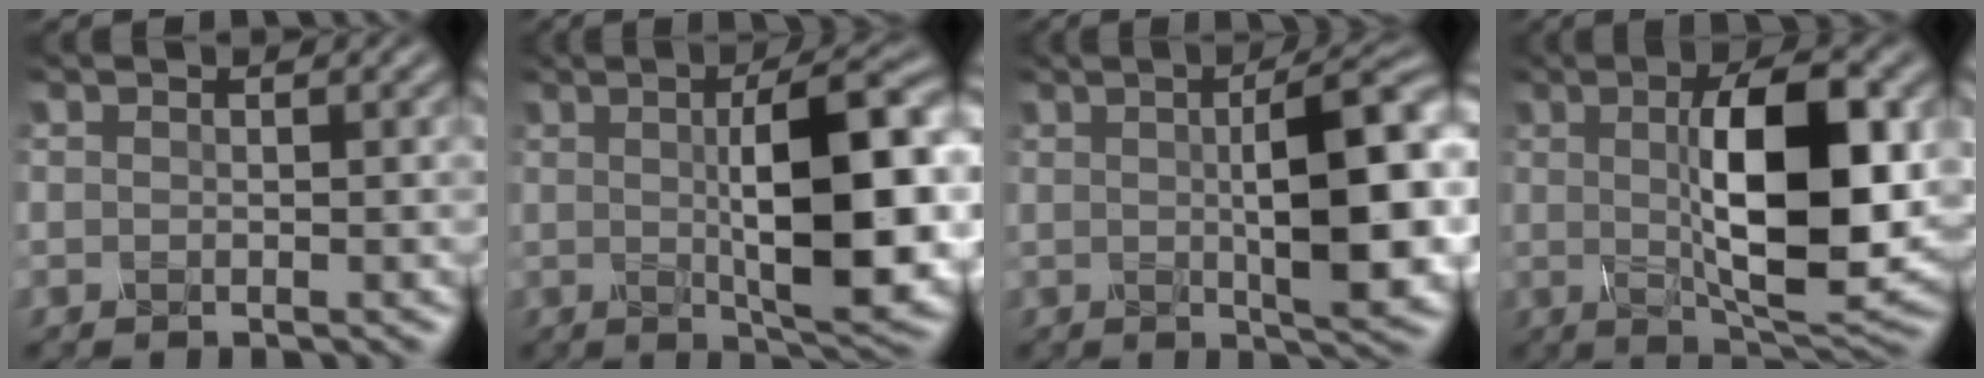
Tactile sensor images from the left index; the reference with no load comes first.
{"total": 10.9, "force": [0.6, 2.9, 10.5], "torque": [-0.141, 0.003, 0.010]}
{"total": 9.7, "force": [0.6, 2.6, 9.3], "torque": [-0.119, 0.007, 0.008]}
{"total": 10.9, "force": [0.9, 3.4, 10.3], "torque": [-0.152, 0.001, 0.017]}